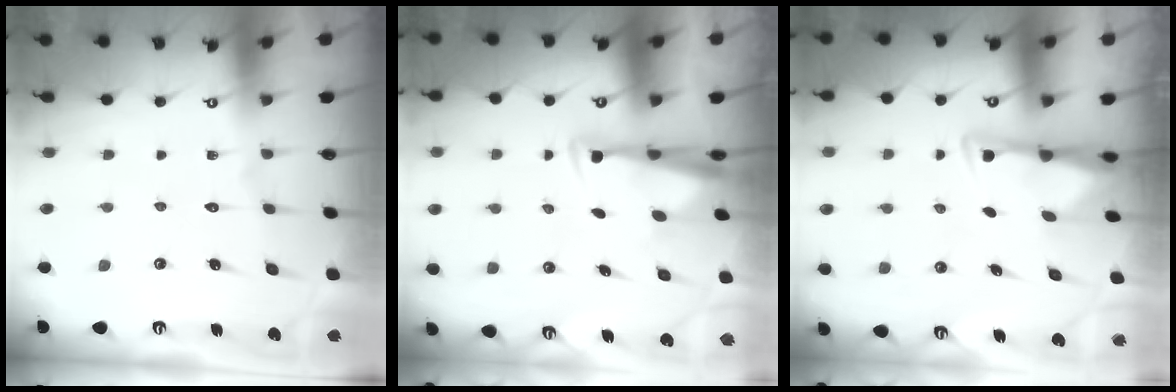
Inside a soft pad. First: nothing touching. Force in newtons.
{"total": 3.3, "press": 3.3, "slide": 0.7}
{"total": 2.9, "press": 2.8, "slide": 0.5}